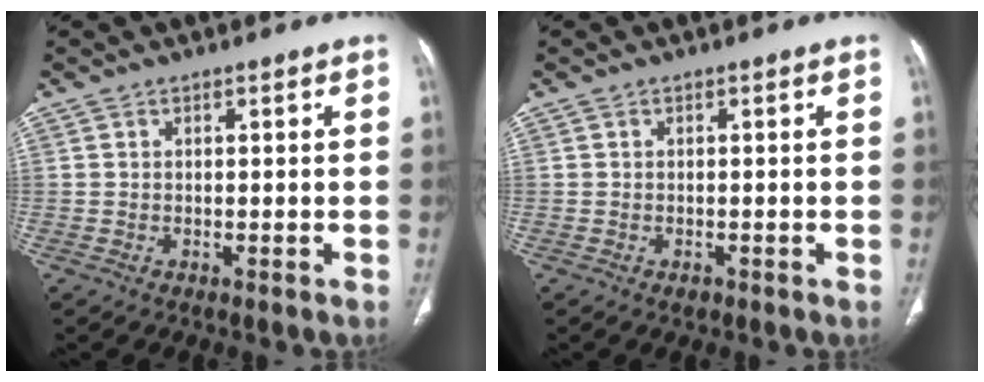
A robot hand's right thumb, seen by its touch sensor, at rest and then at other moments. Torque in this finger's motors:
{"motor_torque": [0.14, 0.16, 0.18, -0.26, 0.06]}